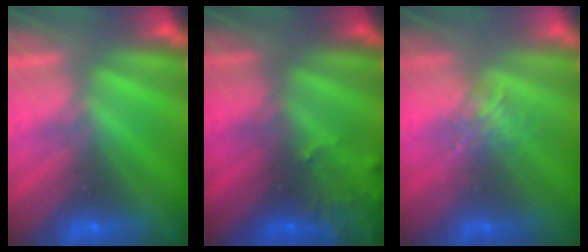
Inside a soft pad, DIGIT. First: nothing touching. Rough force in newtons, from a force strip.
{"total": 7.0}
{"total": 1.9}